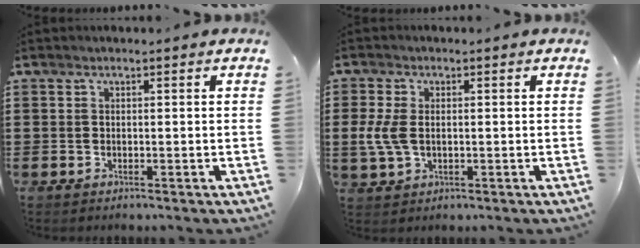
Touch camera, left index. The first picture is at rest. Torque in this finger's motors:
{"motor_torque": [1.12, 1.02, 0.31, 0.05]}